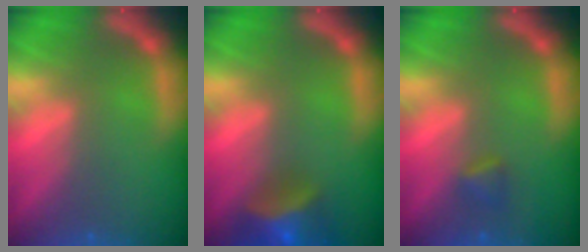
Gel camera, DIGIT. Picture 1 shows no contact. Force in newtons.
{"total": 5.9}
{"total": 1.4}